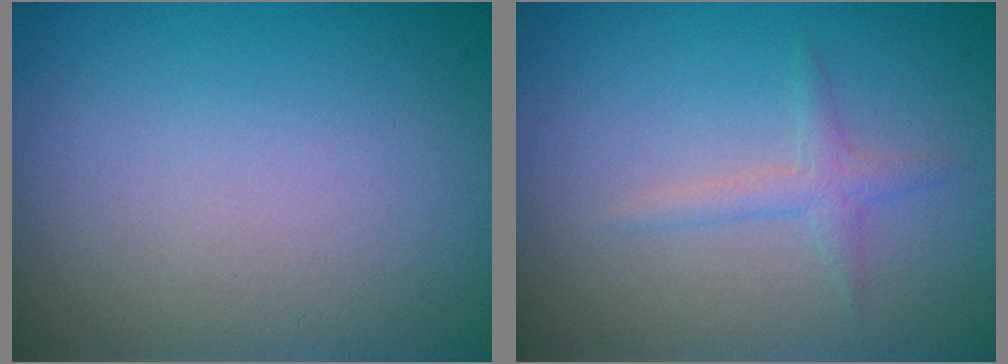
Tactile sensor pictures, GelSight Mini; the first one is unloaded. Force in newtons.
{"total": 1.5, "press": 1.5, "slide": 0.0}